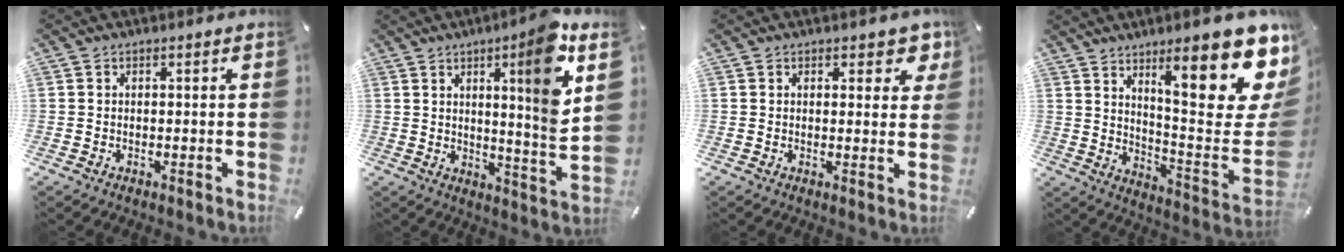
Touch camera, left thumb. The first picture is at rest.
{"total": 14.4, "force": [6.5, 0.8, 12.9], "torque": [-0.187, -0.044, 0.089]}
{"total": 4.2, "force": [2.6, 2.4, 2.2], "torque": [-0.010, -0.010, 0.040]}
{"total": 24.8, "force": [14.3, 7.3, 18.9], "torque": [-0.247, -0.110, 0.231]}